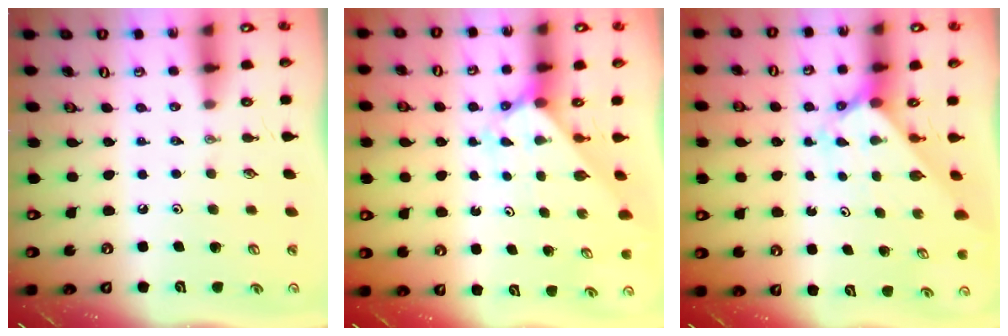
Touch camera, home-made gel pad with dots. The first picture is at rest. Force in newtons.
{"total": 2.1, "press": 2.1, "slide": 0.2}
{"total": 1.9, "press": 1.9, "slide": 0.1}